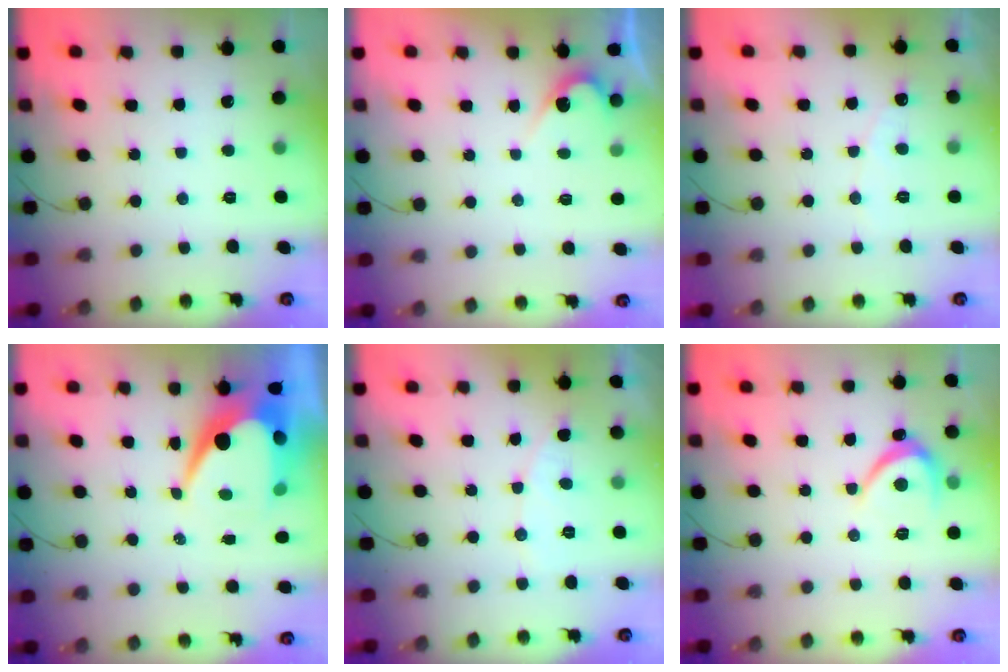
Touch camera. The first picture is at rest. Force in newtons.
{"total": 3.3, "press": 3.3, "slide": 0.1}
{"total": 3.1, "press": 3.1, "slide": 0.2}
{"total": 11.6, "press": 11.6, "slide": 0.7}
{"total": 4.9, "press": 4.9, "slide": 0.3}
{"total": 3.9, "press": 3.9, "slide": 0.5}